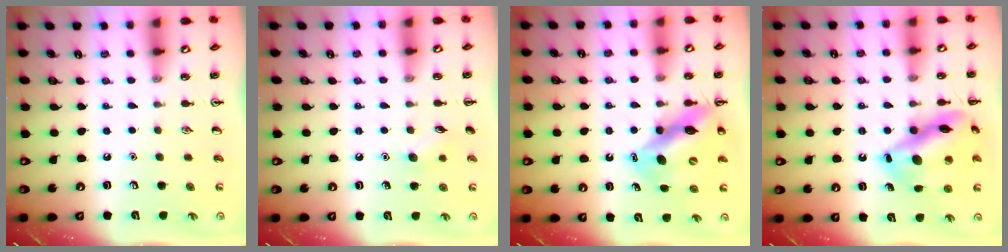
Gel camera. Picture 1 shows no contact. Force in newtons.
{"total": 6.4, "press": 6.2, "slide": 1.8}
{"total": 12.8, "press": 12.2, "slide": 3.9}
{"total": 16.2, "press": 16.2, "slide": 1.5}